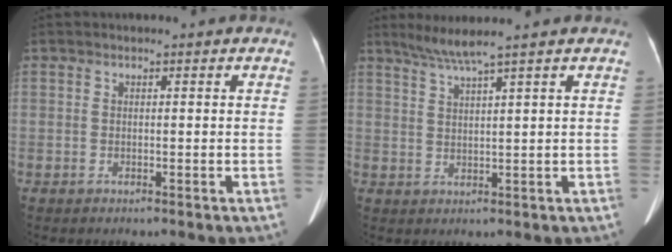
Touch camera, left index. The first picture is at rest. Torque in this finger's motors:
{"motor_torque": [-0.32, -0.18, -0.03, -0.02]}